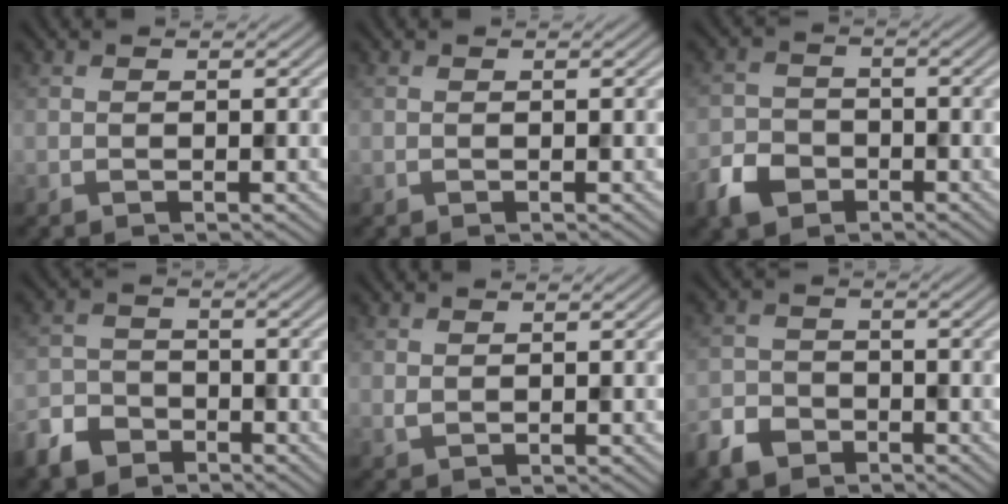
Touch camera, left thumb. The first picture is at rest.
{"total": 0.0}
{"total": 5.0, "force": [-3.1, 3.4, 2.0], "torque": [-0.048, -0.004, -0.069]}
{"total": 4.9, "force": [-3.6, 3.0, 1.5], "torque": [-0.038, -0.002, -0.081]}
{"total": 0.8, "force": [0.6, 0.4, 0.4], "torque": [-0.013, -0.003, 0.014]}
{"total": 4.4, "force": [-3.1, 2.7, 1.5], "torque": [-0.036, -0.002, -0.068]}